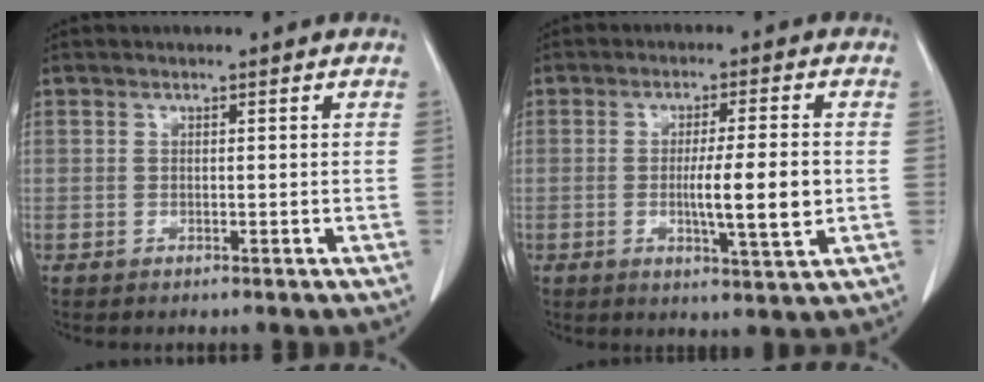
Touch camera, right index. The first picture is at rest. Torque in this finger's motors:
{"motor_torque": [1.68, -0.28, 0.65, 0.14]}